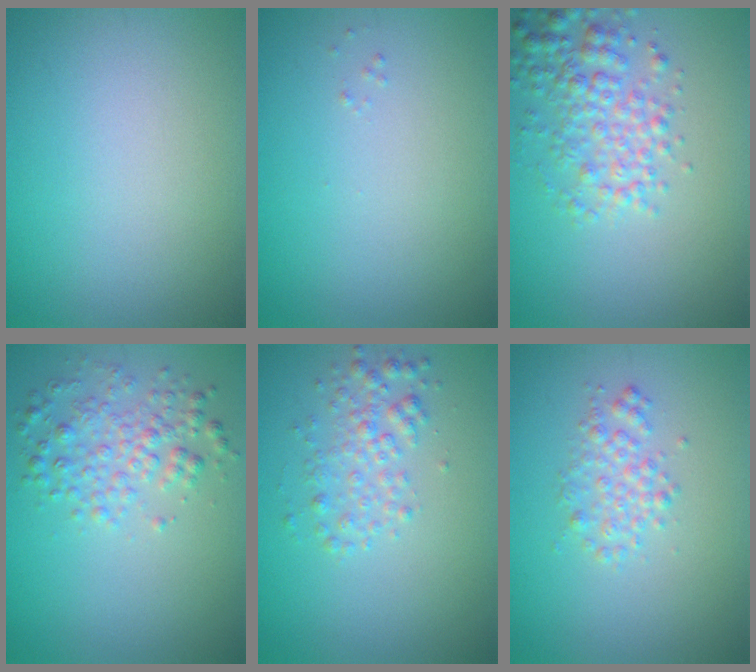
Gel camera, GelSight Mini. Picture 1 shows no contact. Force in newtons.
{"total": 0.0}
{"total": 4.1, "press": 4.1, "slide": 0.1}
{"total": 3.0, "press": 3.0, "slide": 0.0}
{"total": 2.3, "press": 2.3, "slide": 0.1}
{"total": 2.0, "press": 2.0, "slide": 0.0}